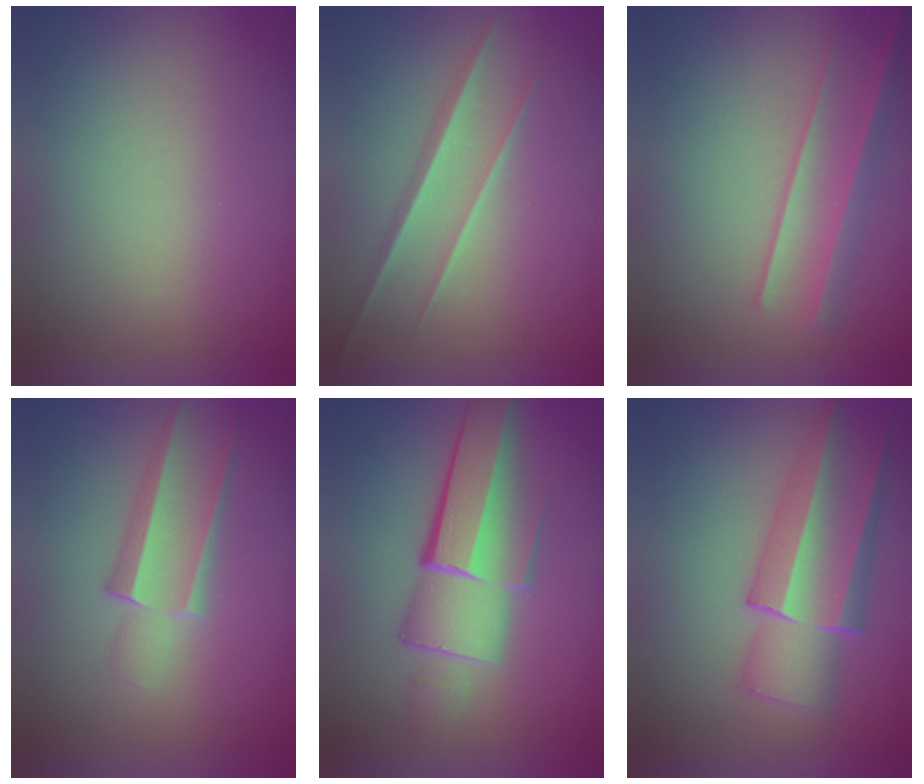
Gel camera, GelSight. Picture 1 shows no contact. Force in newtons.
{"total": 1.5}
{"total": 2.2}
{"total": 2.2}
{"total": 5.7}
{"total": 4.9}